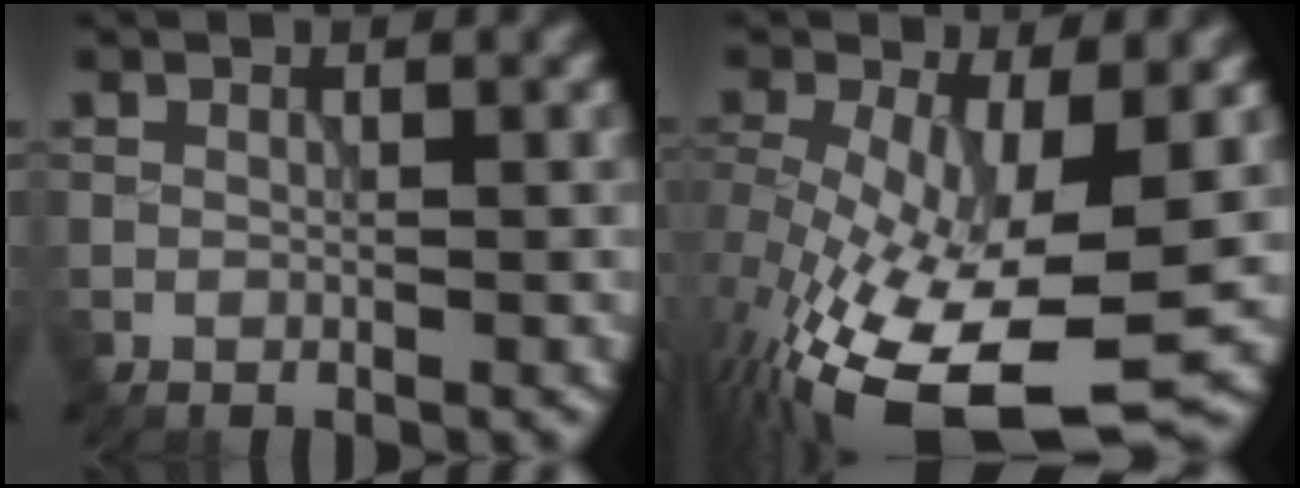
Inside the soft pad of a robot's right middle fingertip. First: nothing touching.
{"total": 13.3, "force": [-4.1, 5.2, 11.5], "torque": [-0.223, -0.039, -0.059]}